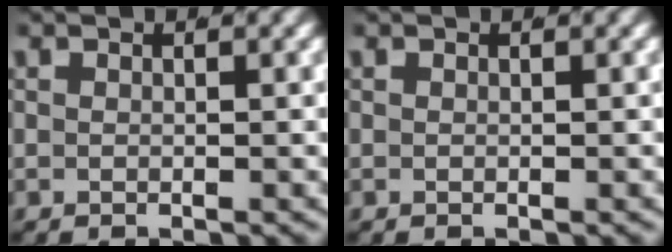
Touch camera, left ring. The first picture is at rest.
{"total": 0.0}